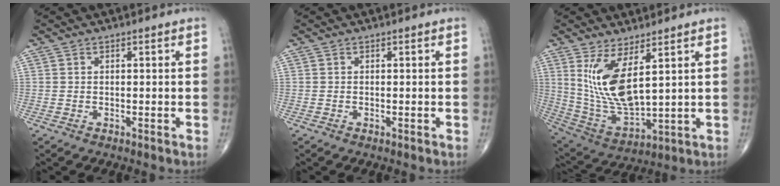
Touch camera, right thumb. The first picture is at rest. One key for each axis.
{"total": 0.0}
{"total": 13.0, "fx": 4.6, "fy": 4.7, "fz": 11.2, "tx": -0.224, "ty": -0.040, "tz": 0.110}